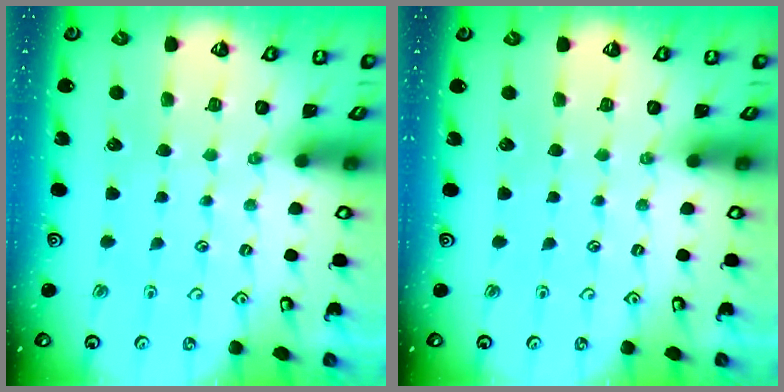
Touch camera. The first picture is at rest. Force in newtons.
{"total": 0.0}